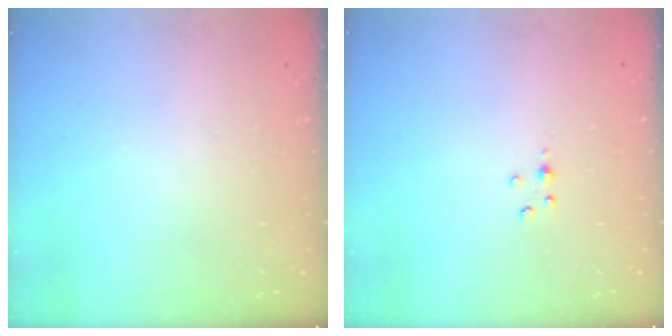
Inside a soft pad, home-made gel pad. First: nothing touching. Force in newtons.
{"total": 2.0, "press": 2.0, "slide": 0.3}